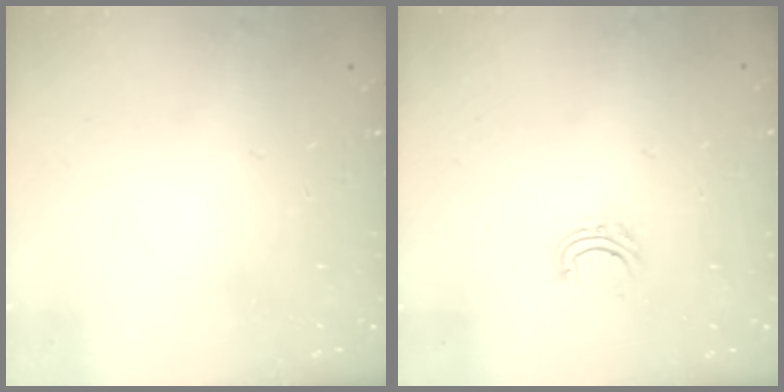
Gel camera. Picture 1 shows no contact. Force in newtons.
{"total": 4.1, "press": 4.0, "slide": 0.6}